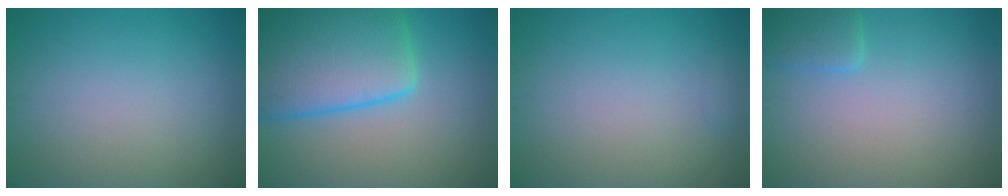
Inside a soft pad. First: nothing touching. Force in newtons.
{"total": 10.8, "press": 10.8, "slide": 0.6}
{"total": 0.6, "press": 0.6, "slide": 0.1}
{"total": 2.3, "press": 2.3, "slide": 0.2}